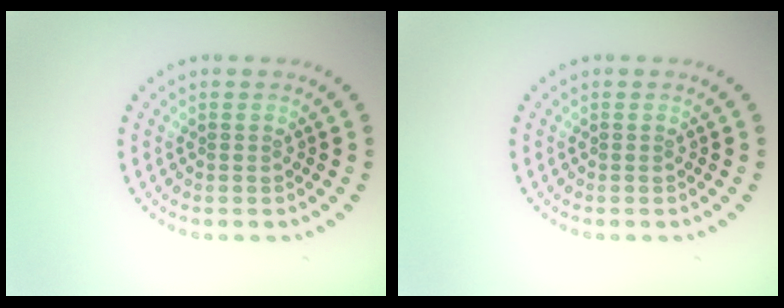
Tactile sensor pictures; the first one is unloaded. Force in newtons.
{"total": 0.0}